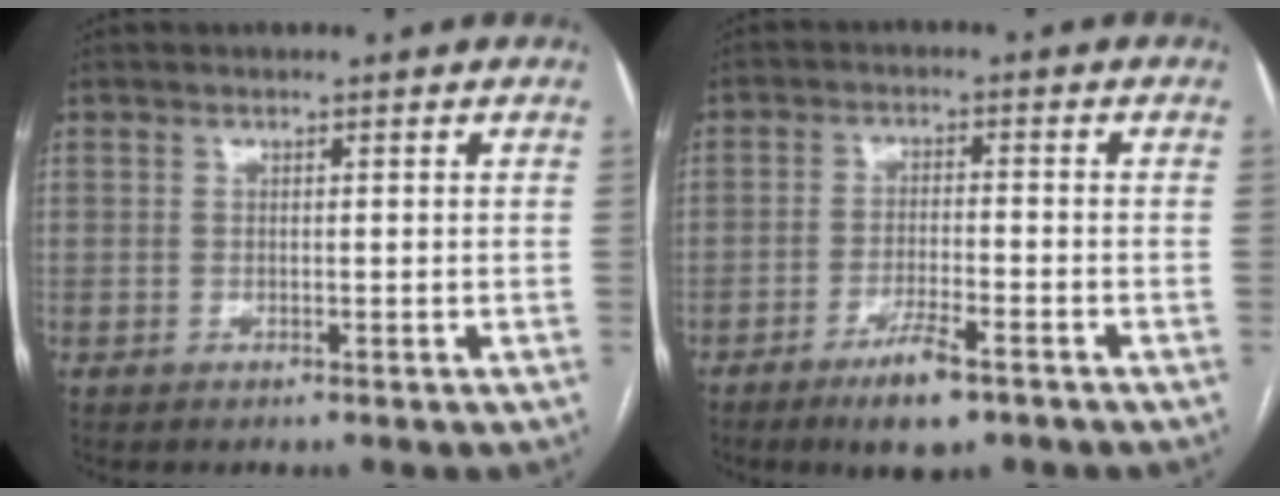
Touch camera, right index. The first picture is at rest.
{"total": 6.6, "force": [-4.4, 1.1, 4.8], "torque": [-0.090, -0.009, -0.071]}